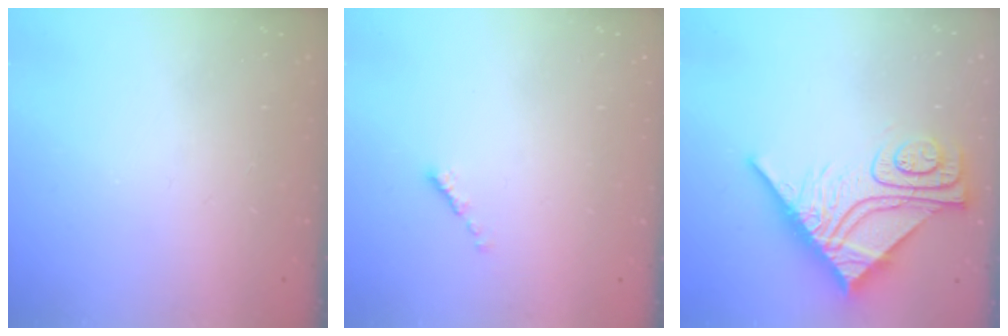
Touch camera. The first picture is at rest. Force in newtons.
{"total": 0.0}
{"total": 16.0, "press": 16.0, "slide": 1.6}